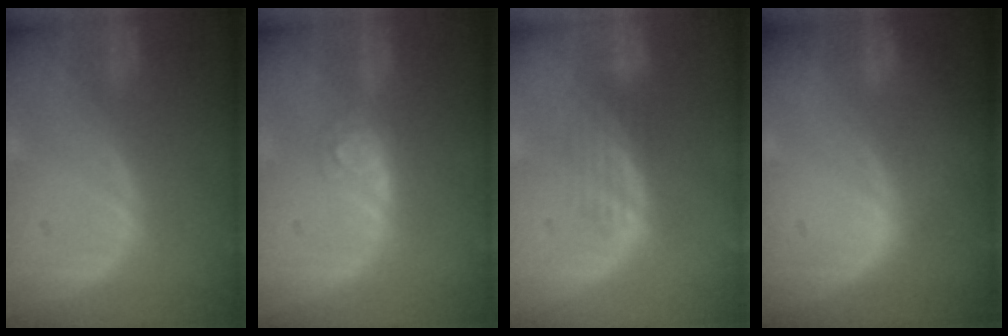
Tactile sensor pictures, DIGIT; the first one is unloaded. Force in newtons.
{"total": 3.9, "press": 3.8, "slide": 0.6}
{"total": 3.9, "press": 3.3, "slide": 2.2}
{"total": 0.0}